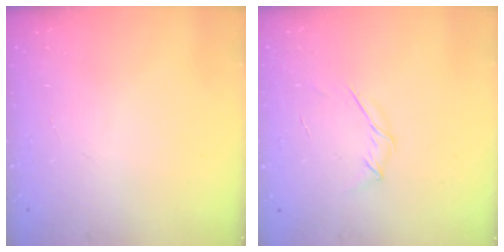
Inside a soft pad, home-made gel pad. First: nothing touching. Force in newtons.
{"total": 3.7, "press": 3.6, "slide": 0.9}